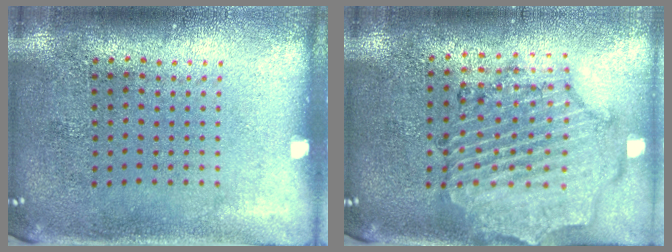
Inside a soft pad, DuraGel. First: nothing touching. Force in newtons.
{"total": 1.6, "press": 1.5, "slide": 0.3}